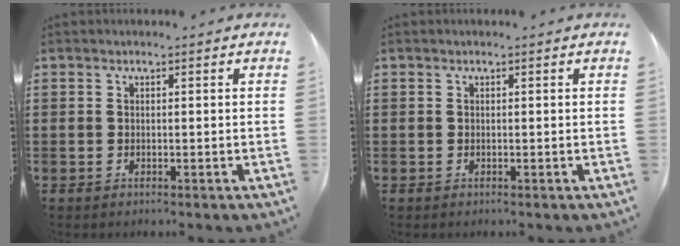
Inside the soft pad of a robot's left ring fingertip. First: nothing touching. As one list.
[{"total": 0.0}]